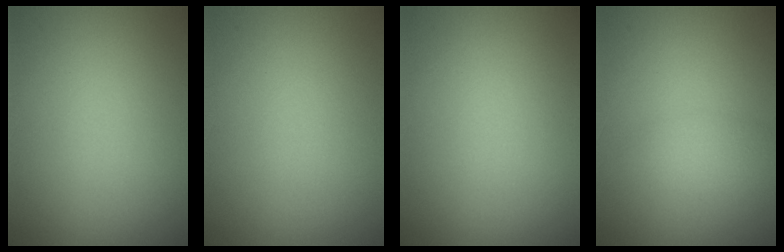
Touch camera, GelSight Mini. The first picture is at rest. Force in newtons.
{"total": 0.0}
{"total": 0.0}
{"total": 1.7, "press": 1.7, "slide": 0.1}